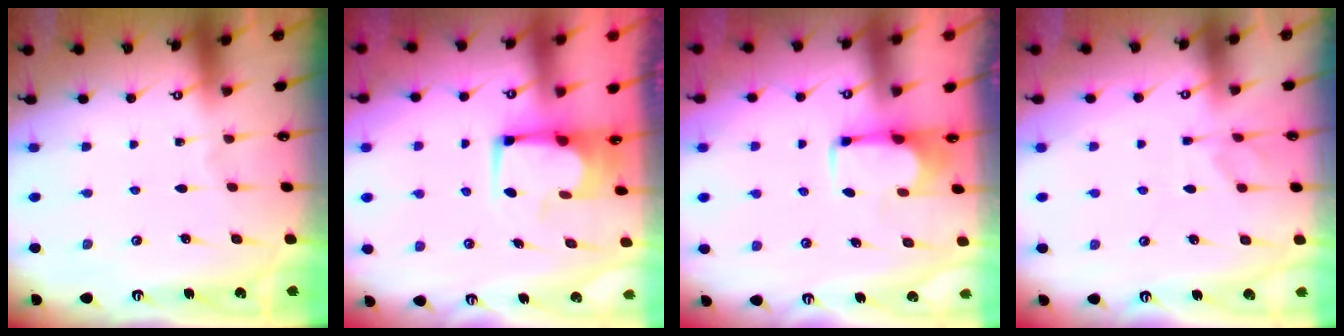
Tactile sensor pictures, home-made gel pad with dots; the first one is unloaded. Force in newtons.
{"total": 3.8, "press": 3.8, "slide": 0.4}
{"total": 1.8, "press": 1.6, "slide": 0.7}
{"total": 2.0, "press": 1.6, "slide": 1.2}